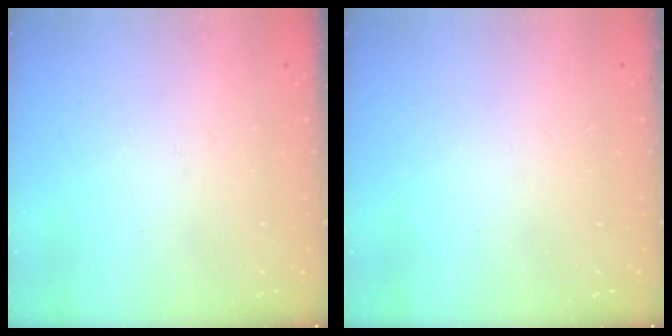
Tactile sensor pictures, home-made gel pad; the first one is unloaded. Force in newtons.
{"total": 0.0}